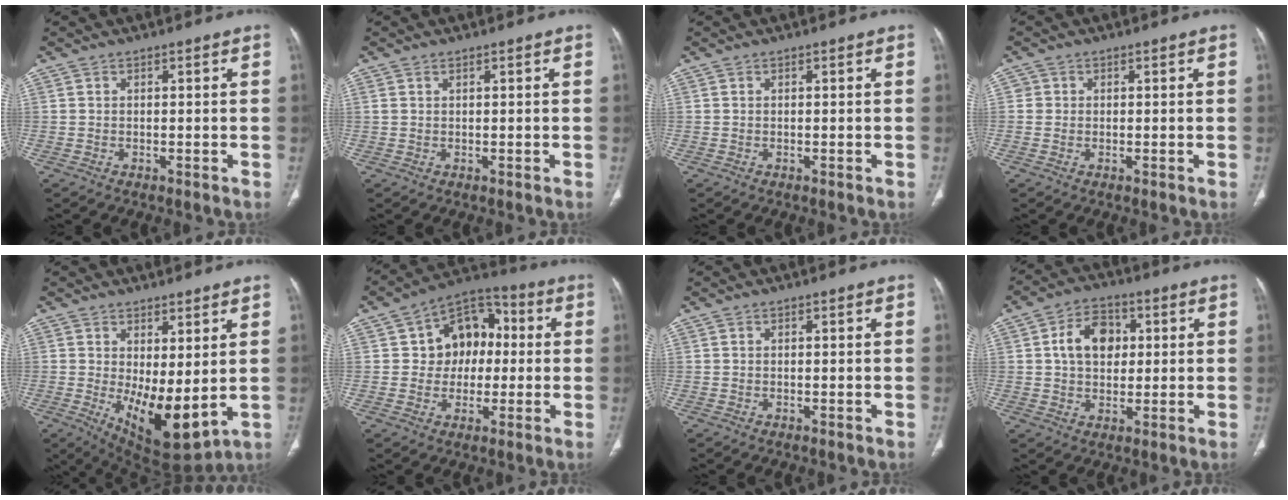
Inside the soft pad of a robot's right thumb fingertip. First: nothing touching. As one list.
[{"total": 0.8, "force": [0.5, 0.4, 0.4], "torque": [-0.009, 0.006, 0.013]}, {"total": 0.0}, {"total": 1.3, "force": [0.1, 1.3, 0.1], "torque": [0.008, 0.004, 0.000]}, {"total": 11.3, "force": [0.1, 4.7, 10.3], "torque": [-0.157, -0.028, 0.023]}, {"total": 12.2, "force": [1.2, 9.5, 7.5], "torque": [-0.053, 0.026, 0.011]}, {"total": 0.0}, {"total": 9.2, "force": [1.8, 6.7, 6.1], "torque": [-0.075, 0.007, 0.027]}]